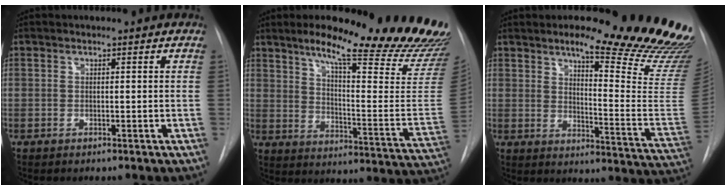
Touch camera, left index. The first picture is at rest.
{"total": 26.2, "force": [21.3, 1.8, 15.1], "torque": [-0.194, -0.086, 0.274]}
{"total": 22.9, "force": [18.3, 1.8, 13.6], "torque": [-0.152, -0.102, 0.219]}